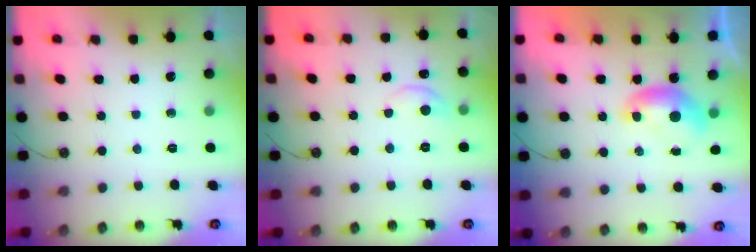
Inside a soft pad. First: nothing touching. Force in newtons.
{"total": 1.9, "press": 1.7, "slide": 0.7}
{"total": 0.0}